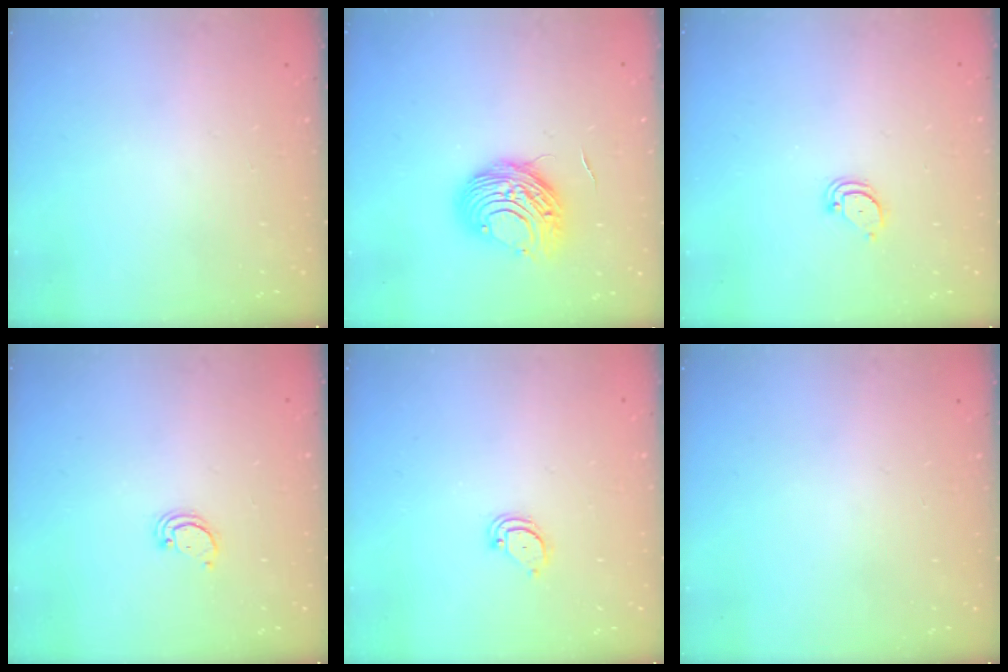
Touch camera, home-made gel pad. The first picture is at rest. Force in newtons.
{"total": 9.5, "press": 9.5, "slide": 0.7}
{"total": 2.1, "press": 2.1, "slide": 0.2}
{"total": 2.2, "press": 2.2, "slide": 0.2}
{"total": 2.6, "press": 2.6, "slide": 0.2}
{"total": 0.0}